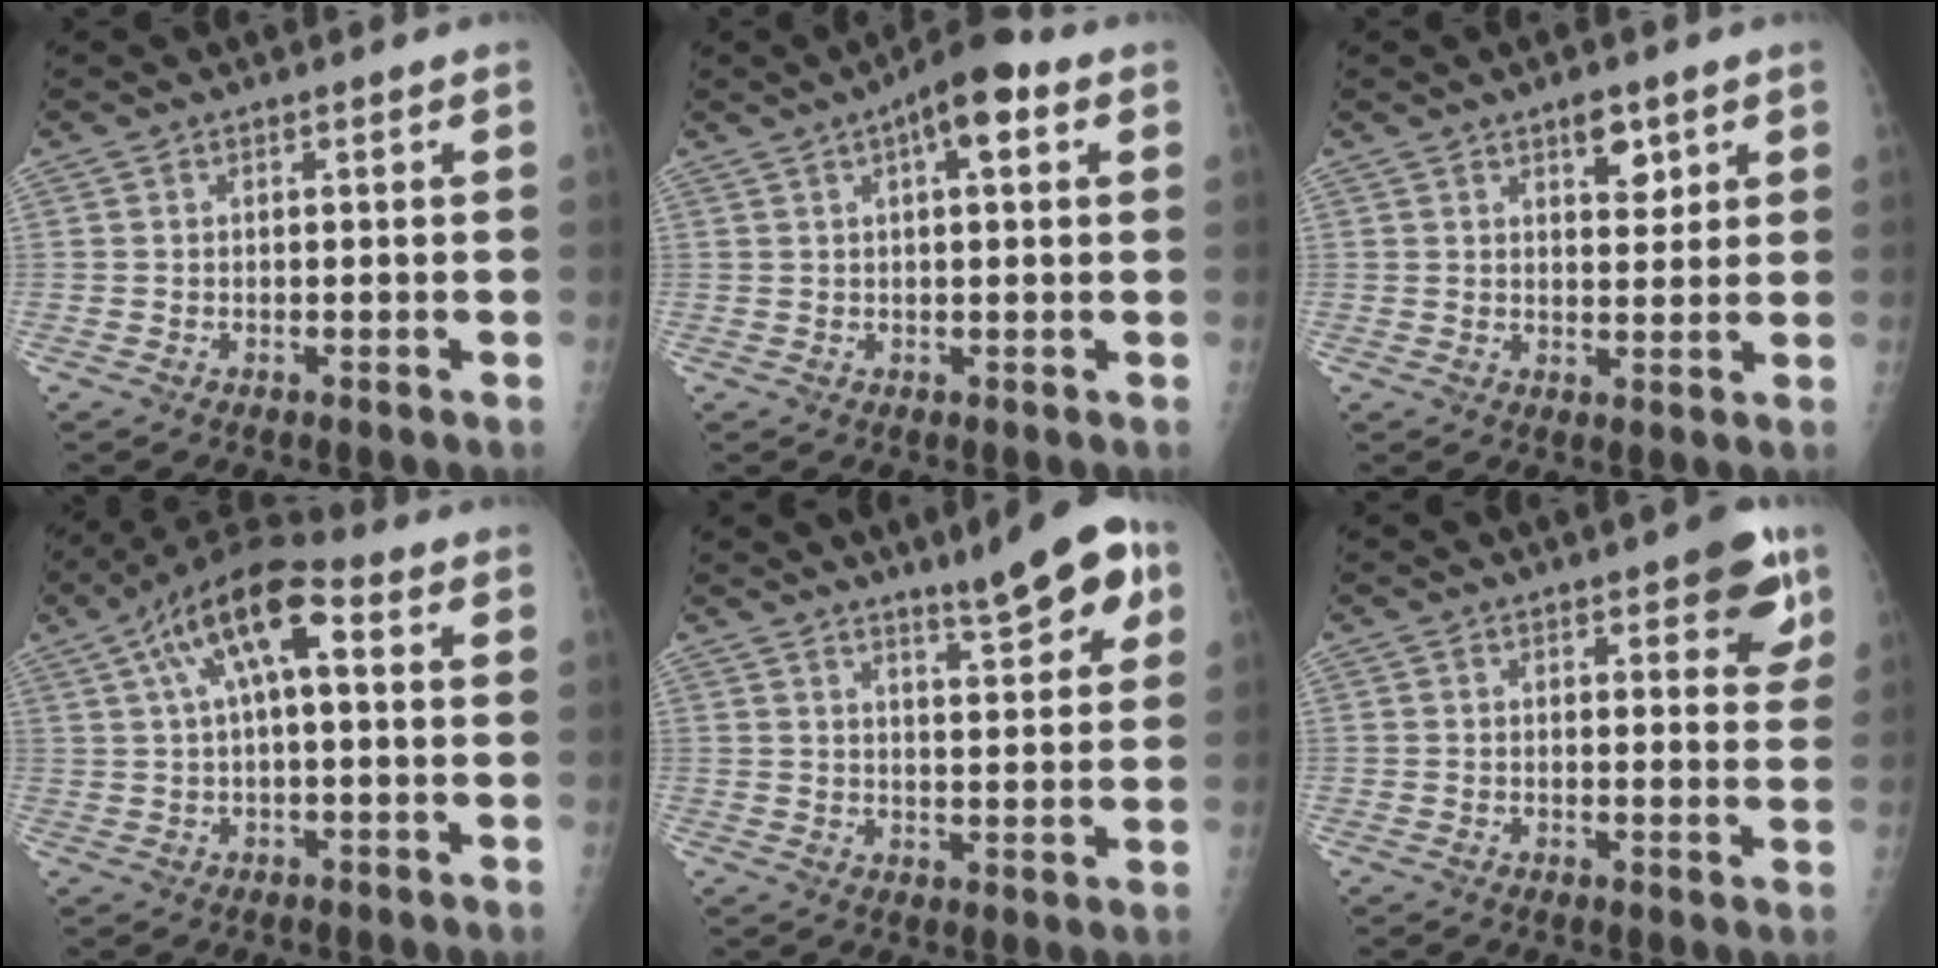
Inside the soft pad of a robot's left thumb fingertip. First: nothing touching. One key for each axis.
{"total": 7.8, "fx": 3.0, "fy": 2.7, "fz": 6.7, "tx": -0.091, "ty": 0.014, "tz": 0.038}
{"total": 4.8, "fx": 2.6, "fy": 2.4, "fz": 3.2, "tx": -0.022, "ty": -0.015, "tz": 0.037}
{"total": 12.3, "fx": 3.2, "fy": 4.9, "fz": 10.8, "tx": -0.191, "ty": 0.039, "tz": 0.047}
{"total": 10.5, "fx": 6.1, "fy": 2.3, "fz": 8.2, "tx": -0.090, "ty": -0.021, "tz": 0.085}
{"total": 8.0, "fx": 4.2, "fy": 2.9, "fz": 6.1, "tx": -0.041, "ty": -0.015, "tz": 0.046}